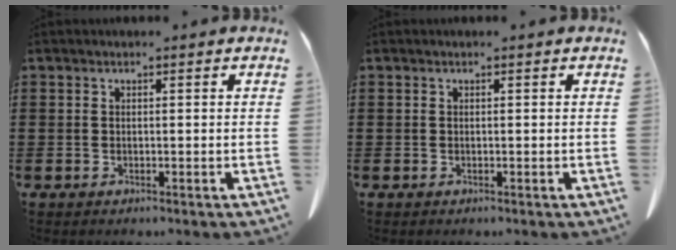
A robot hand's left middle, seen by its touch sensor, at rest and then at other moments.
{"total": 0.0}